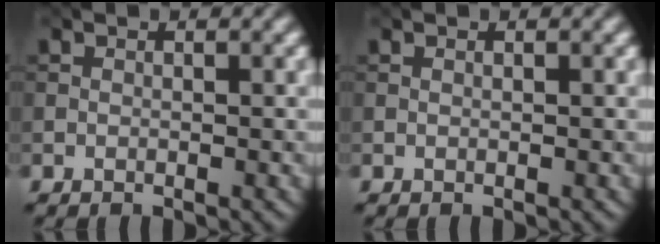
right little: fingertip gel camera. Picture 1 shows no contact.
{"total": 0.0}